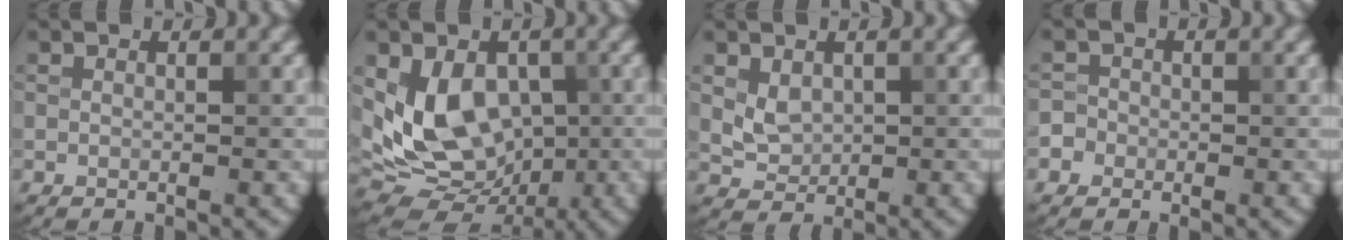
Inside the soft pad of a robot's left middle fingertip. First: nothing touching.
{"total": 8.9, "force": [0.4, 6.5, 6.1], "torque": [-0.118, -0.020, 0.015]}
{"total": 2.3, "force": [0.5, 1.8, 1.4], "torque": [-0.028, -0.005, 0.016]}
{"total": 2.4, "force": [-0.9, 2.2, 0.4], "torque": [0.012, 0.009, -0.025]}